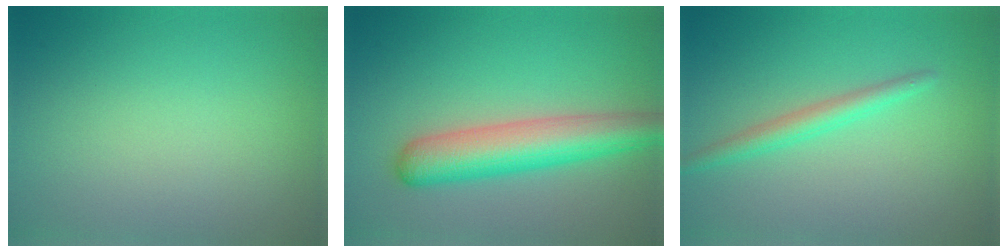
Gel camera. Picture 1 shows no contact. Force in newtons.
{"total": 6.3, "press": 6.3, "slide": 0.3}
{"total": 2.2, "press": 2.2, "slide": 0.0}